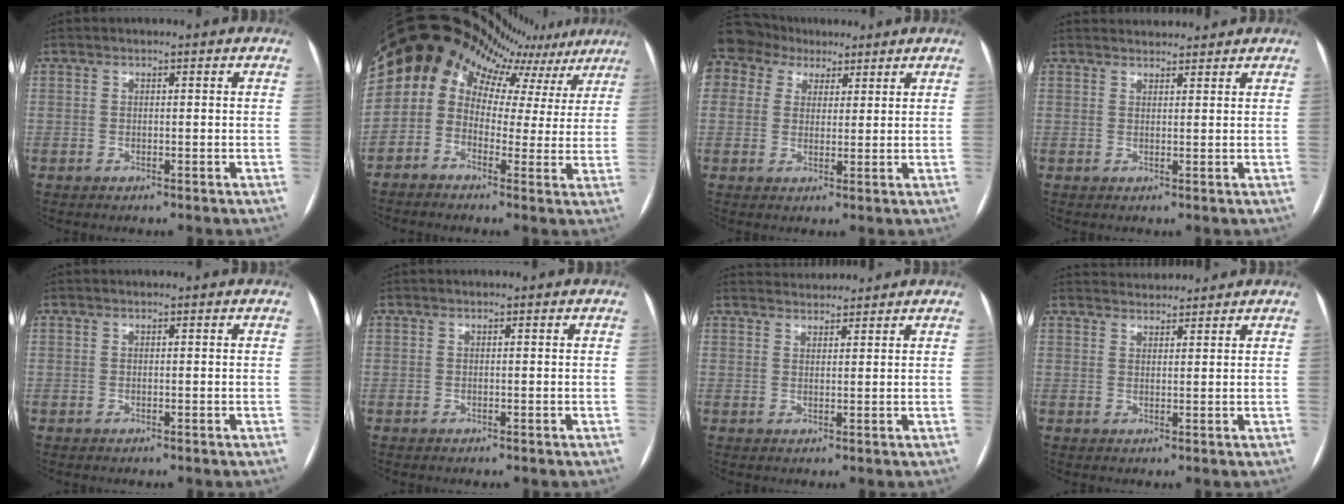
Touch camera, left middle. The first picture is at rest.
{"total": 21.4, "force": [14.9, 13.6, 7.3], "torque": [-0.161, 0.105, 0.179]}
{"total": 9.9, "force": [6.5, 7.1, 2.2], "torque": [-0.058, 0.048, 0.123]}
{"total": 4.1, "force": [4.0, 0.7, 0.3], "torque": [-0.008, 0.025, 0.058]}
{"total": 0.0}
{"total": 0.0}
{"total": 4.1, "force": [4.1, 0.4, 0.1], "torque": [-0.009, 0.025, 0.068]}
{"total": 4.5, "force": [4.5, 0.4, 0.3], "torque": [-0.011, 0.026, 0.071]}